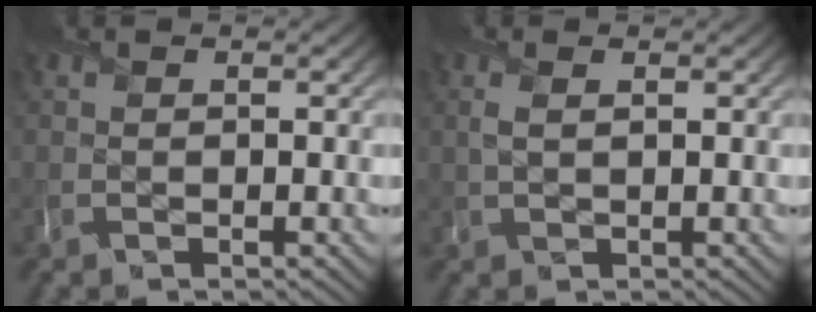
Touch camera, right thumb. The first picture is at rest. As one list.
[{"total": 1.5, "force": [0.7, 0.5, 1.2], "torque": [-0.030, 0.001, 0.015]}]